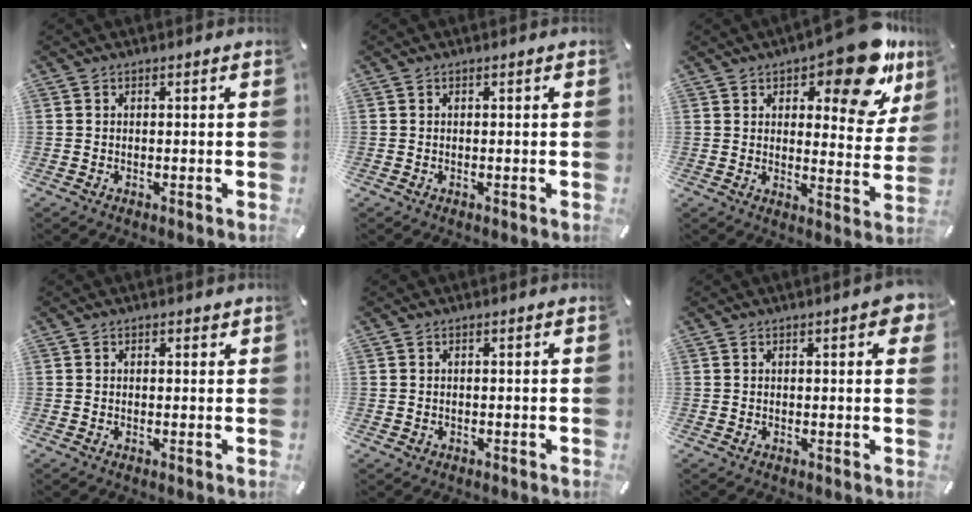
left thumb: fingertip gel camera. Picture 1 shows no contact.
{"total": 0.0}
{"total": 18.0, "force": [11.4, 7.0, 12.1], "torque": [-0.144, -0.078, 0.180]}
{"total": 0.8, "force": [0.4, 0.6, 0.3], "torque": [0.002, 0.000, 0.005]}
{"total": 0.7, "force": [0.0, 0.6, 0.2], "torque": [-0.004, 0.006, -0.002]}
{"total": 3.5, "force": [1.3, 1.1, 3.0], "torque": [-0.037, -0.005, 0.017]}